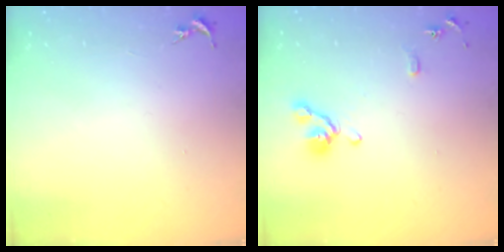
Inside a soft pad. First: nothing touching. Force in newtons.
{"total": 9.9, "press": 9.8, "slide": 1.3}